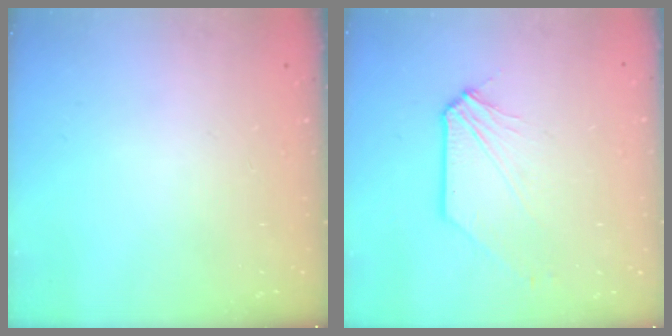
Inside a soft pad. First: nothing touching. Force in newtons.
{"total": 3.1, "press": 3.1, "slide": 0.4}